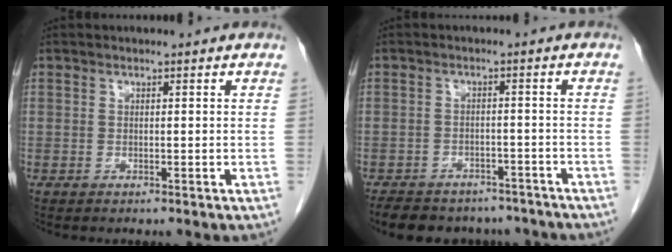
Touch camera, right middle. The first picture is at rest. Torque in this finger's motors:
{"motor_torque": [1.10, -1.04, 0.06, 0.05]}